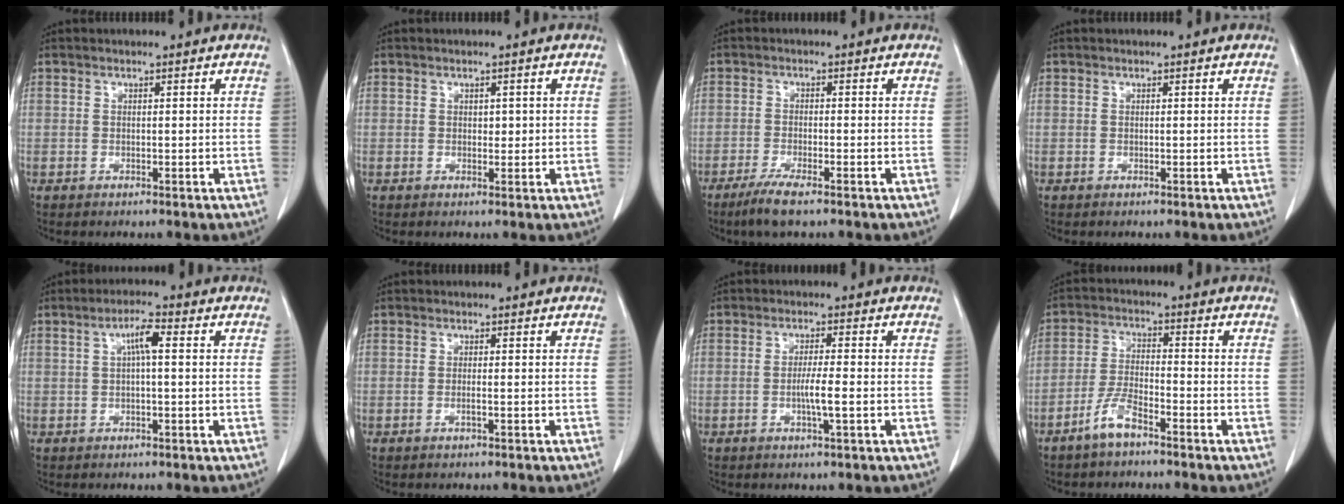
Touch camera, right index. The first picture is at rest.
{"total": 1.3, "force": [0.2, 0.9, 1.0], "torque": [-0.010, 0.000, 0.004]}
{"total": 4.4, "force": [-3.1, 0.4, 3.1], "torque": [-0.062, -0.011, -0.056]}
{"total": 0.0}
{"total": 3.6, "force": [0.7, 0.5, 3.5], "torque": [-0.065, 0.009, 0.010]}
{"total": 0.7, "force": [-0.2, -0.1, 0.6], "torque": [-0.010, 0.002, -0.003]}
{"total": 3.5, "force": [-0.8, -0.2, 3.4], "torque": [-0.060, -0.002, -0.013]}
{"total": 5.4, "force": [-3.9, 1.1, 3.5], "torque": [-0.080, -0.002, -0.077]}